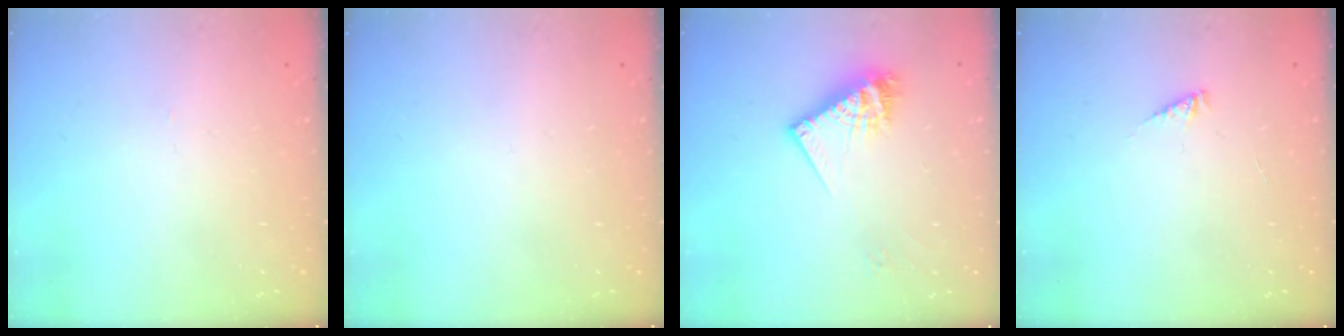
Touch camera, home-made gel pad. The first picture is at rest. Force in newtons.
{"total": 0.0}
{"total": 12.0, "press": 11.9, "slide": 1.1}
{"total": 2.5, "press": 2.5, "slide": 0.2}